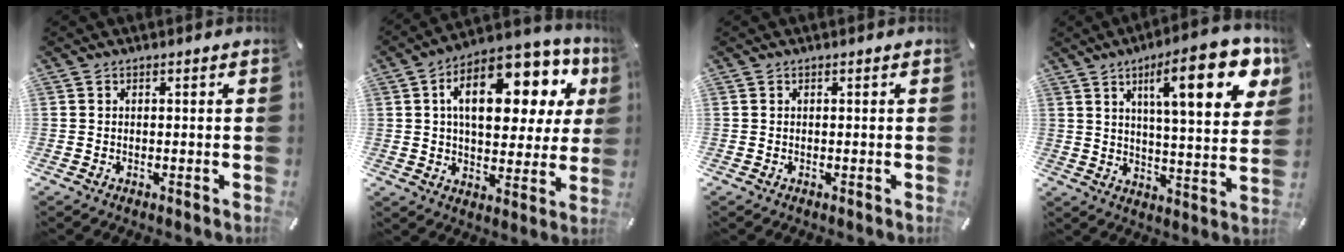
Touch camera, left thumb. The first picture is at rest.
{"total": 20.0, "force": [7.5, 10.4, 15.3], "torque": [-0.234, -0.029, 0.123]}
{"total": 0.0}
{"total": 19.3, "force": [8.8, 5.9, 16.1], "torque": [-0.234, -0.032, 0.128]}